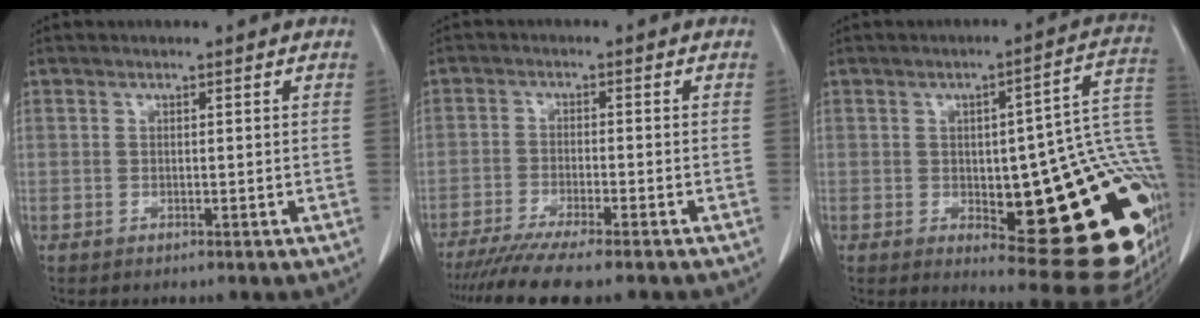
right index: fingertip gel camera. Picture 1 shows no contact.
{"total": 10.0, "force": [-8.3, -0.2, 5.4], "torque": [-0.074, -0.024, -0.131]}
{"total": 27.3, "force": [-4.5, 7.4, 25.9], "torque": [-0.218, 0.019, -0.042]}